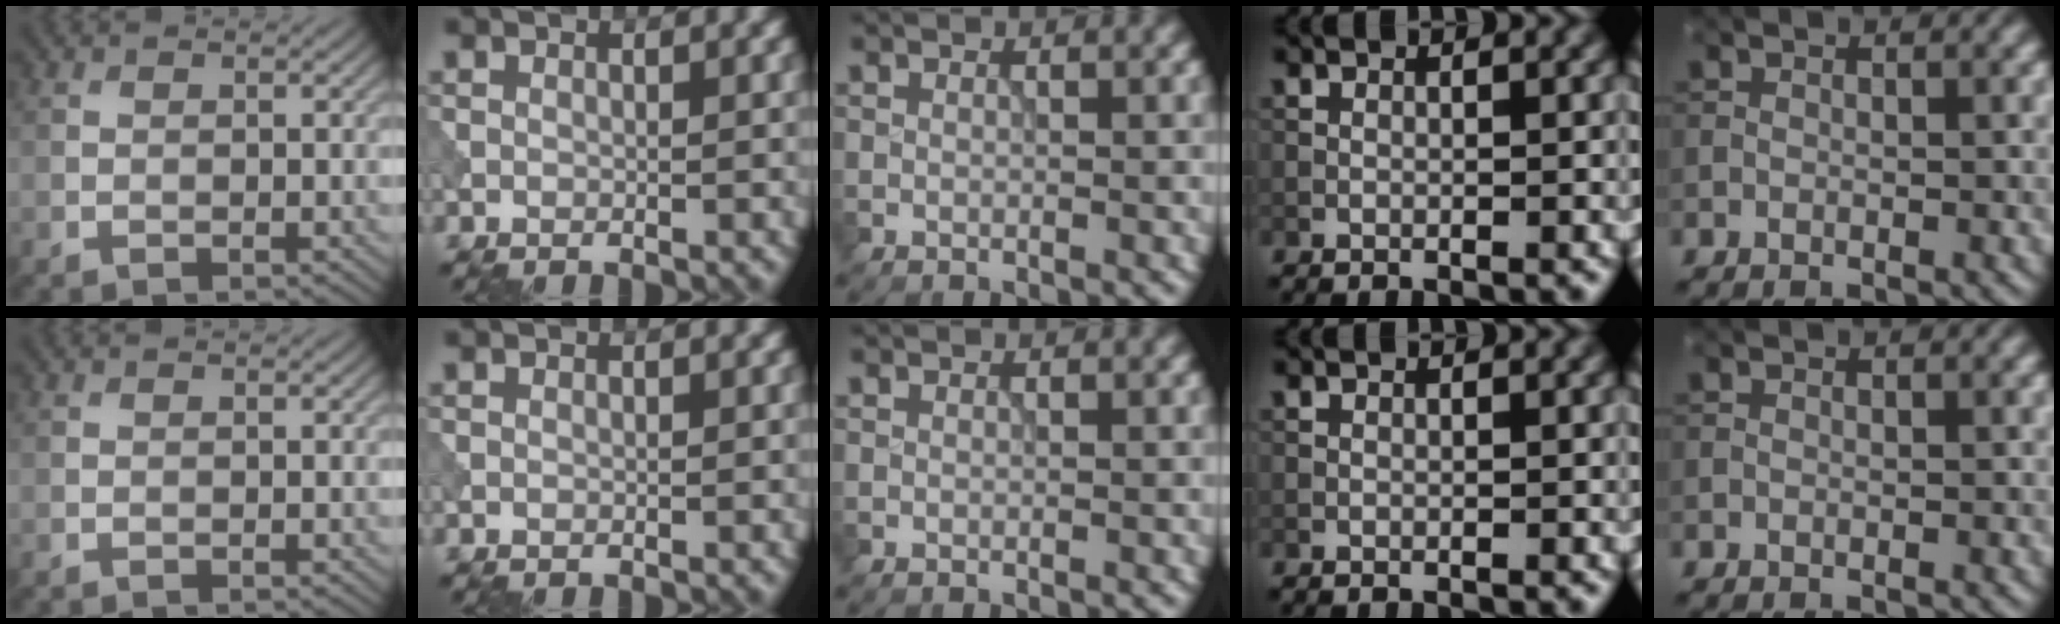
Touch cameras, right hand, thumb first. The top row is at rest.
{}